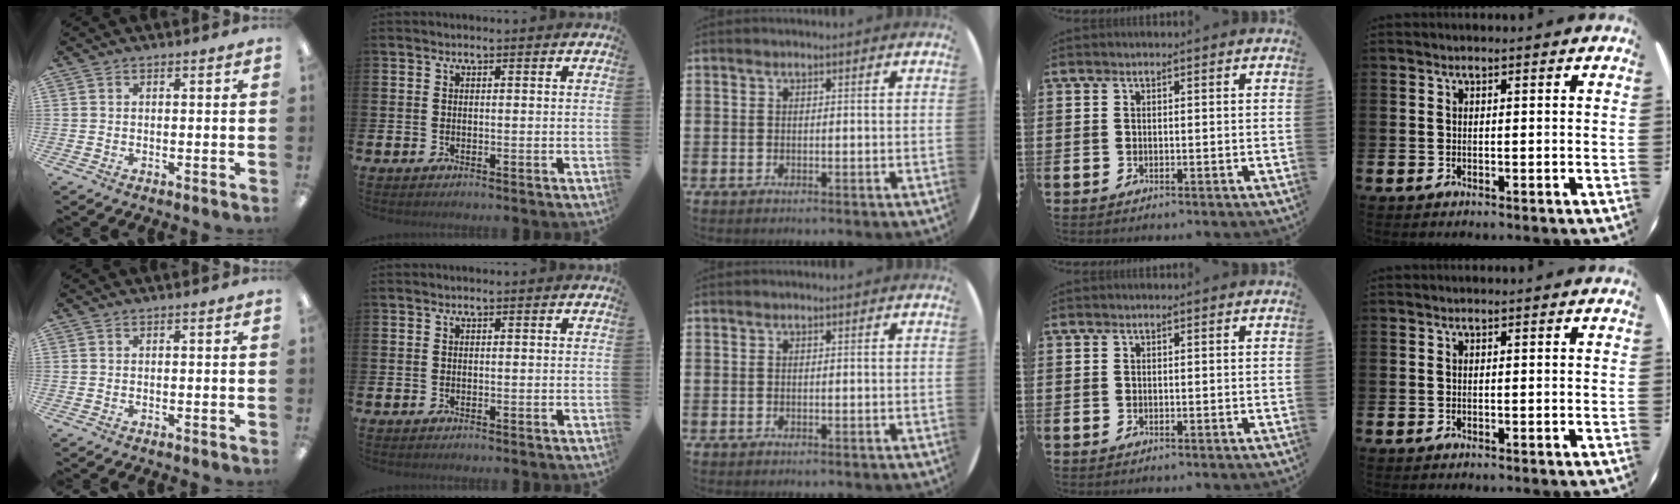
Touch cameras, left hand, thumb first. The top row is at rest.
{}